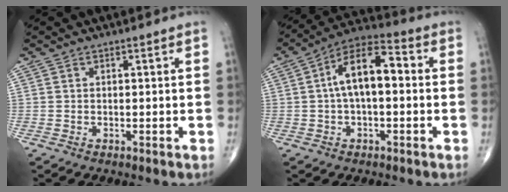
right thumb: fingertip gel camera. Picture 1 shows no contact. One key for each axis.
{"total": 11.3, "fx": 0.7, "fy": 5.4, "fz": 9.9, "tx": -0.164, "ty": 0.038, "tz": 0.000}